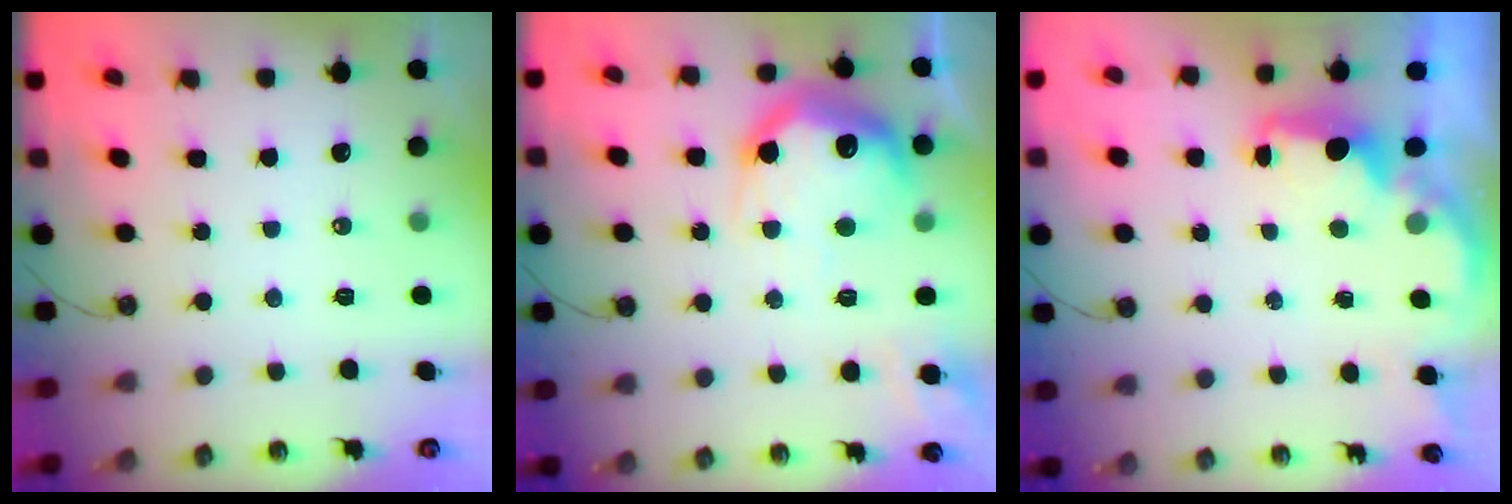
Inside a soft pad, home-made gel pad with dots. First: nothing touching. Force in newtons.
{"total": 21.8, "press": 21.8, "slide": 1.5}
{"total": 2.3, "press": 2.2, "slide": 0.8}